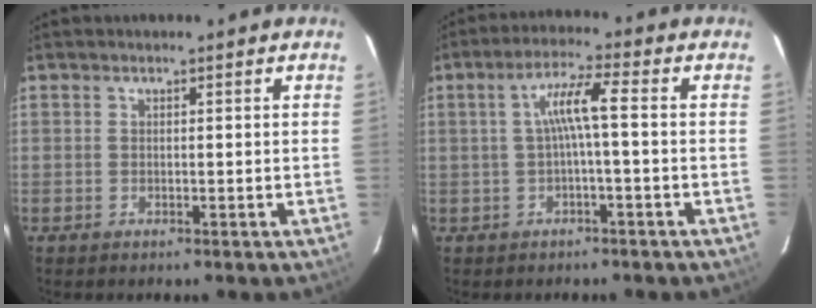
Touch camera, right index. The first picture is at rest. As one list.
[{"total": 5.2, "force": [-0.6, -0.1, 5.1], "torque": [-0.105, 0.010, -0.006]}]